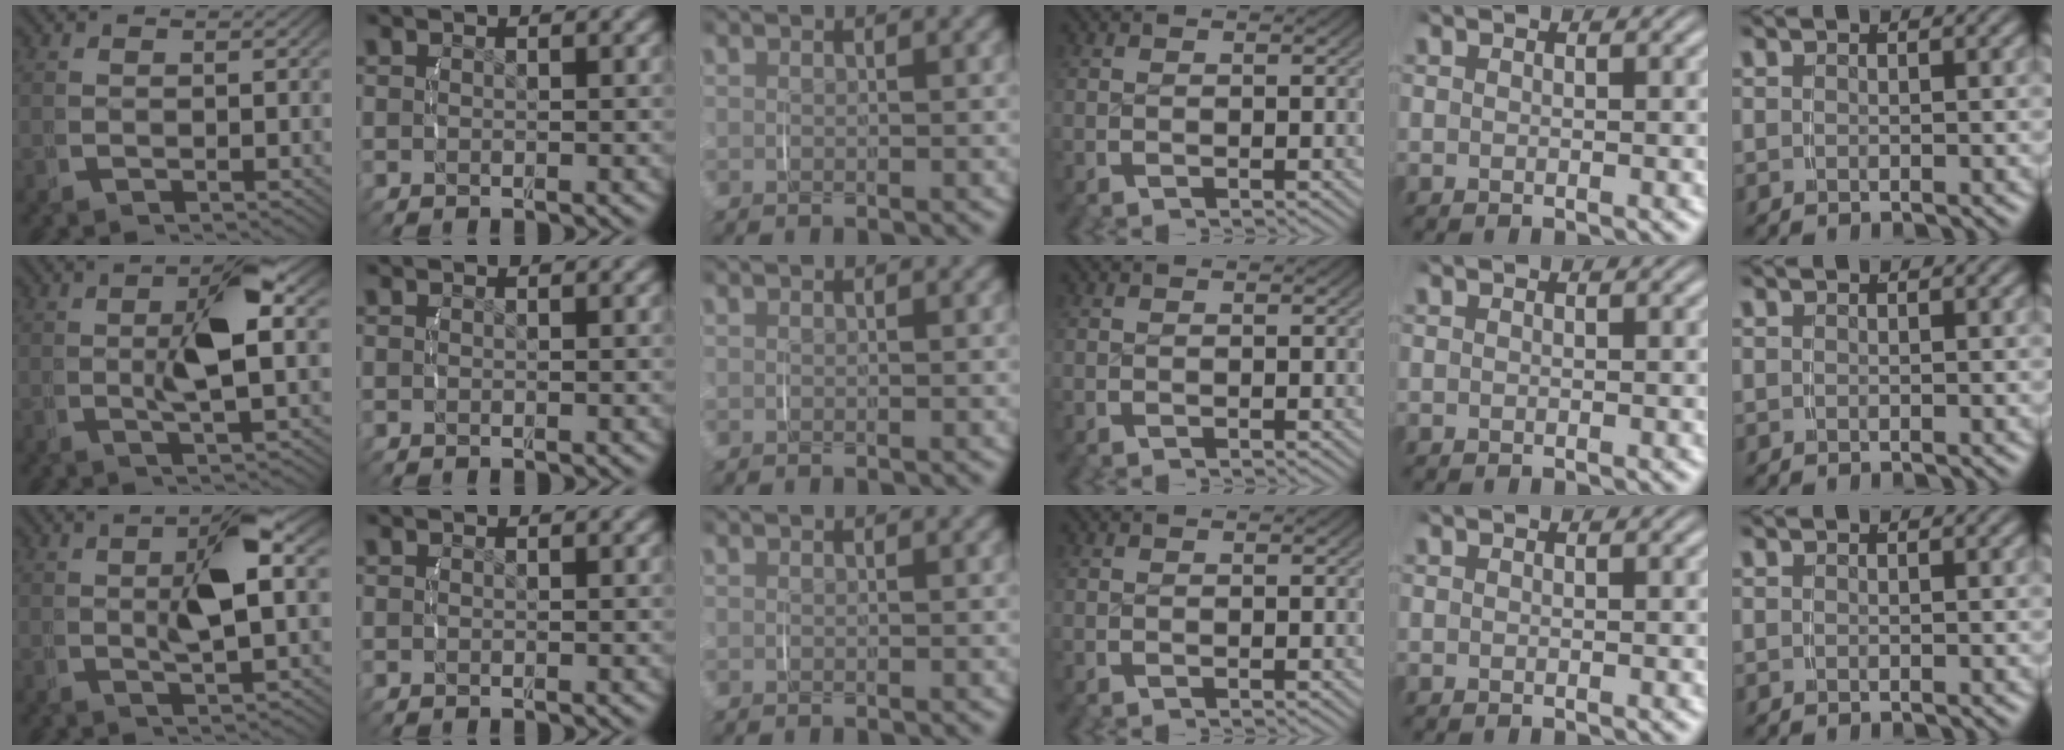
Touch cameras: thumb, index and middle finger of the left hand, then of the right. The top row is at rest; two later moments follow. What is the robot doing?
{"motion": "lift_and_place", "object": "jar lid"}